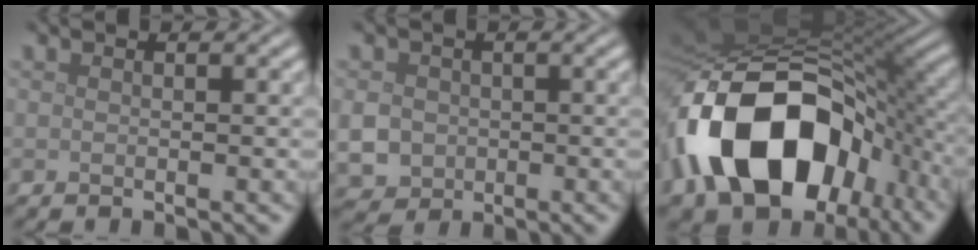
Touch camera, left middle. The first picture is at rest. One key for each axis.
{"total": 3.7, "fx": -0.4, "fy": 3.4, "fz": 1.6, "tx": -0.041, "ty": -0.007, "tz": -0.008}
{"total": 18.1, "fx": -4.9, "fy": 12.2, "fz": 12.4, "tx": -0.243, "ty": -0.033, "tz": -0.072}